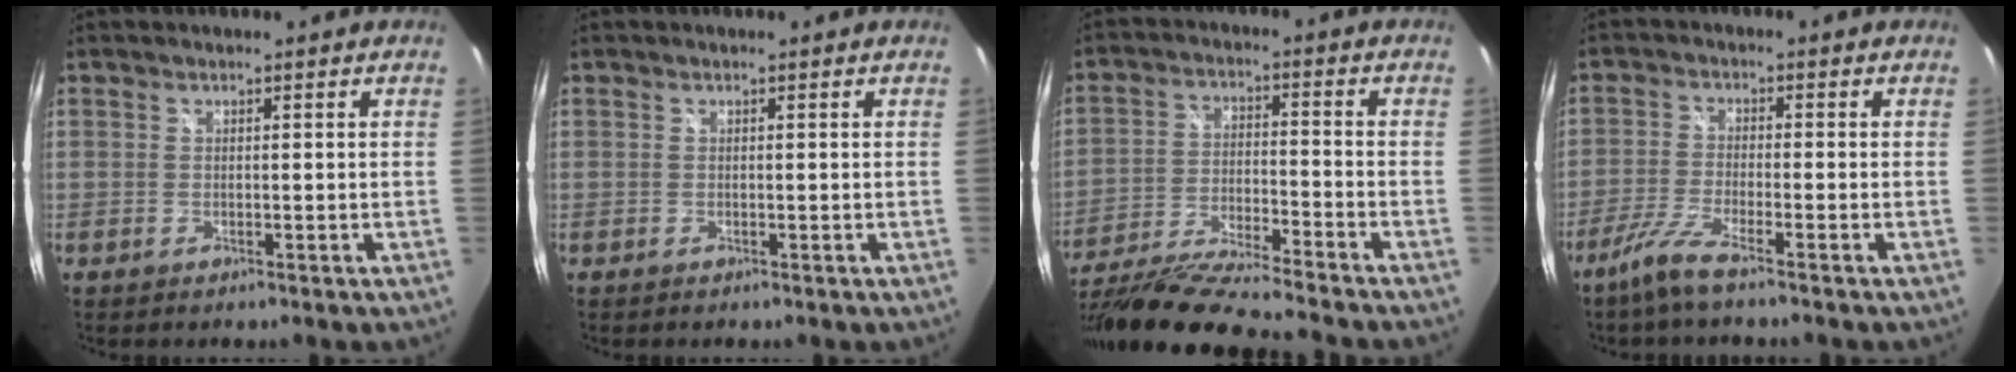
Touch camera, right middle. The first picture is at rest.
{"total": 0.0}
{"total": 19.9, "force": [-17.3, 0.1, 9.8], "torque": [-0.193, -0.054, -0.303]}
{"total": 5.6, "force": [-4.3, -0.2, 3.5], "torque": [-0.088, -0.011, -0.087]}